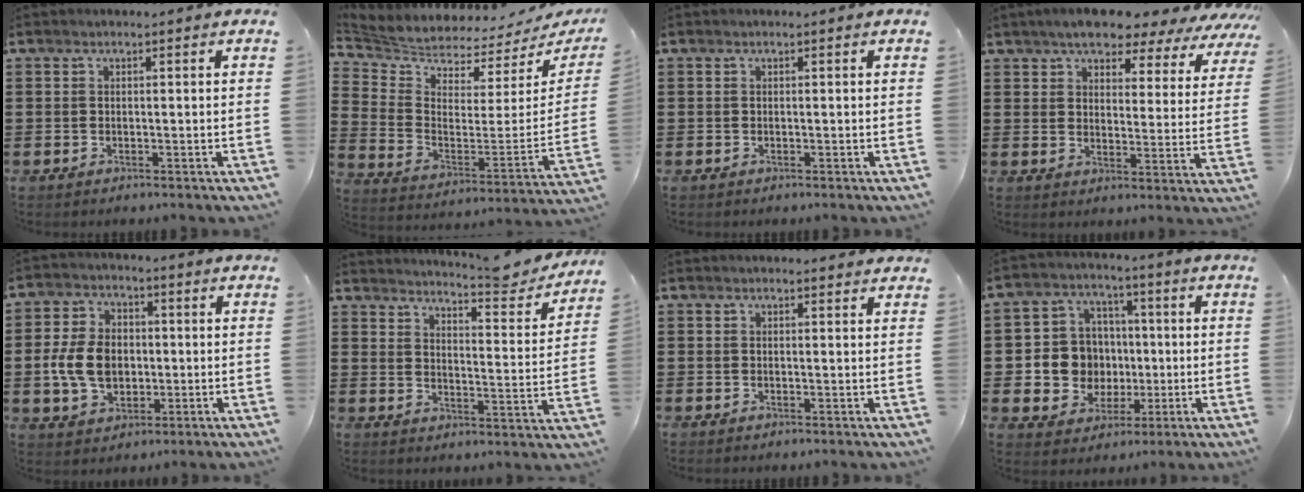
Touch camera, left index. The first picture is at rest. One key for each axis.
{"total": 3.6, "fx": 3.6, "fy": 0.5, "fz": 0.3, "tx": -0.035, "ty": -0.055, "tz": 0.057}
{"total": 0.0}
{"total": 5.9, "fx": 5.6, "fy": 1.2, "fz": 1.7, "tx": -0.055, "ty": -0.028, "tz": 0.095}
{"total": 8.1, "fx": -0.6, "fy": 5.9, "fz": 5.5, "tx": -0.127, "ty": 0.006, "tz": -0.016}
{"total": 6.3, "fx": 5.9, "fy": 0.2, "fz": 2.0, "tx": -0.036, "ty": -0.044, "tz": 0.094}
{"total": 1.0, "fx": 1.0, "fy": 0.0, "fz": 0.2, "tx": -0.006, "ty": 0.000, "tz": 0.020}
{"total": 8.8, "fx": 0.2, "fy": 8.4, "fz": 2.4, "tx": -0.077, "ty": 0.016, "tz": 0.014}